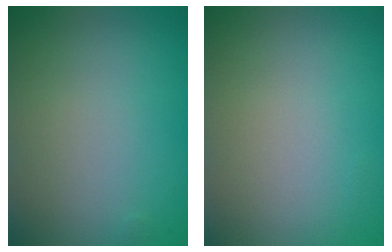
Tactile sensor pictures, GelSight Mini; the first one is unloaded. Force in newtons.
{"total": 0.0}